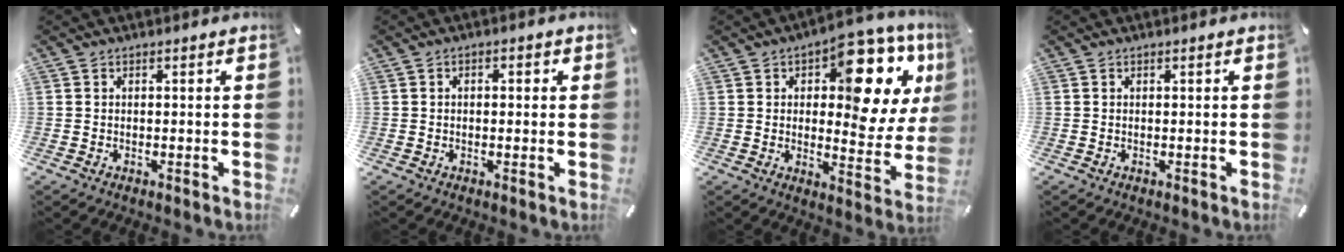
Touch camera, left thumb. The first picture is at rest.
{"total": 1.5, "force": [-0.2, 0.9, 1.2], "torque": [-0.022, 0.005, -0.005]}
{"total": 16.7, "force": [7.9, 8.2, 12.2], "torque": [-0.138, -0.067, 0.125]}
{"total": 0.0}